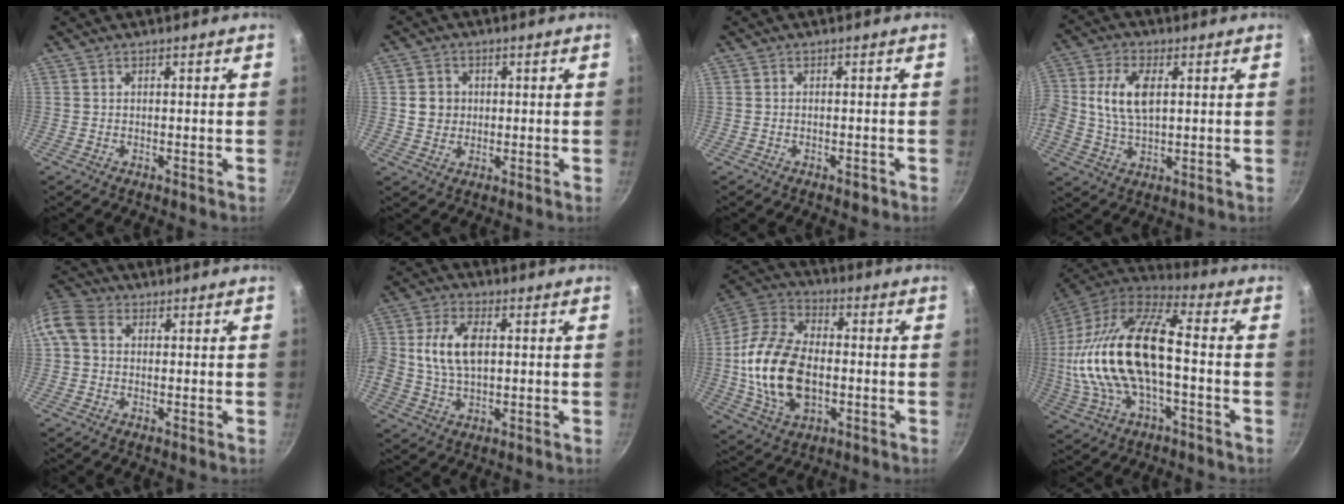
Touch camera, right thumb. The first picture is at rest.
{"total": 4.7, "force": [0.4, 4.3, 1.8], "torque": [-0.009, 0.006, 0.005]}
{"total": 1.6, "force": [-0.9, 0.8, 1.0], "torque": [-0.018, 0.010, -0.010]}
{"total": 9.6, "force": [1.5, 5.4, 7.8], "torque": [-0.148, 0.009, 0.024]}
{"total": 8.8, "force": [1.3, 7.0, 5.2], "torque": [-0.114, 0.025, 0.008]}
{"total": 10.2, "force": [1.2, 6.2, 8.0], "torque": [-0.146, 0.016, 0.014]}
{"total": 19.2, "force": [-1.8, 12.0, 14.8], "torque": [-0.273, 0.024, -0.039]}
{"total": 23.0, "force": [-1.3, 10.0, 20.7], "torque": [-0.410, 0.033, -0.035]}